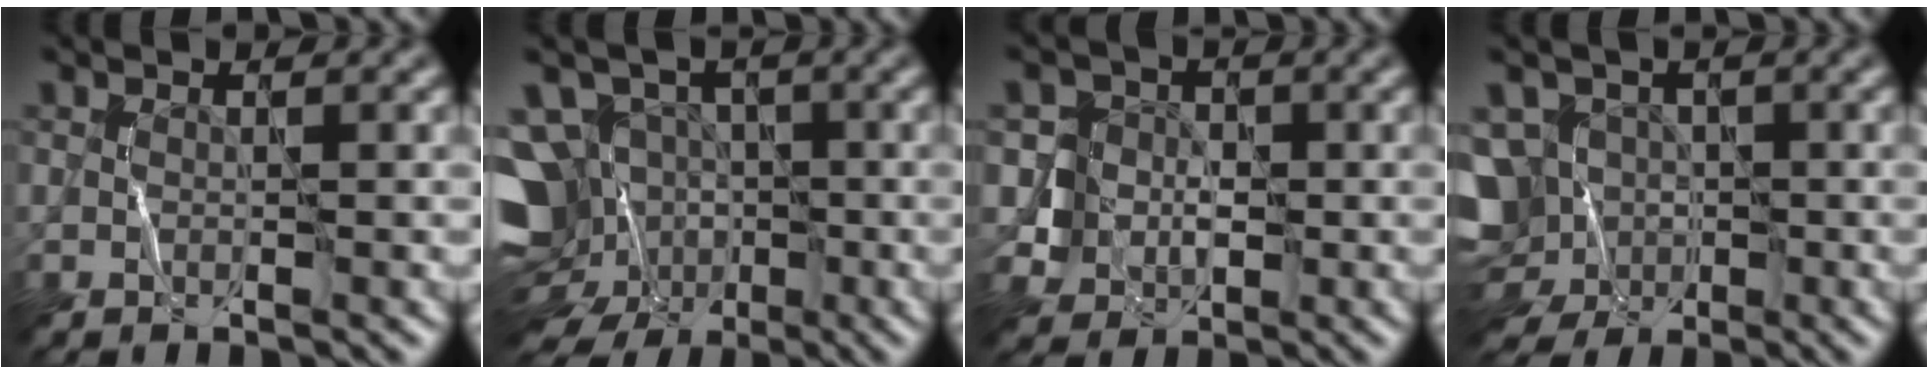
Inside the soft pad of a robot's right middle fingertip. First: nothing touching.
{"total": 11.7, "force": [-5.5, 9.3, 4.4], "torque": [-0.070, -0.007, -0.079]}
{"total": 3.7, "force": [-0.3, 3.7, 0.4], "torque": [0.011, 0.008, -0.021]}
{"total": 10.4, "force": [-4.9, 8.7, 3.1], "torque": [-0.048, -0.015, -0.093]}